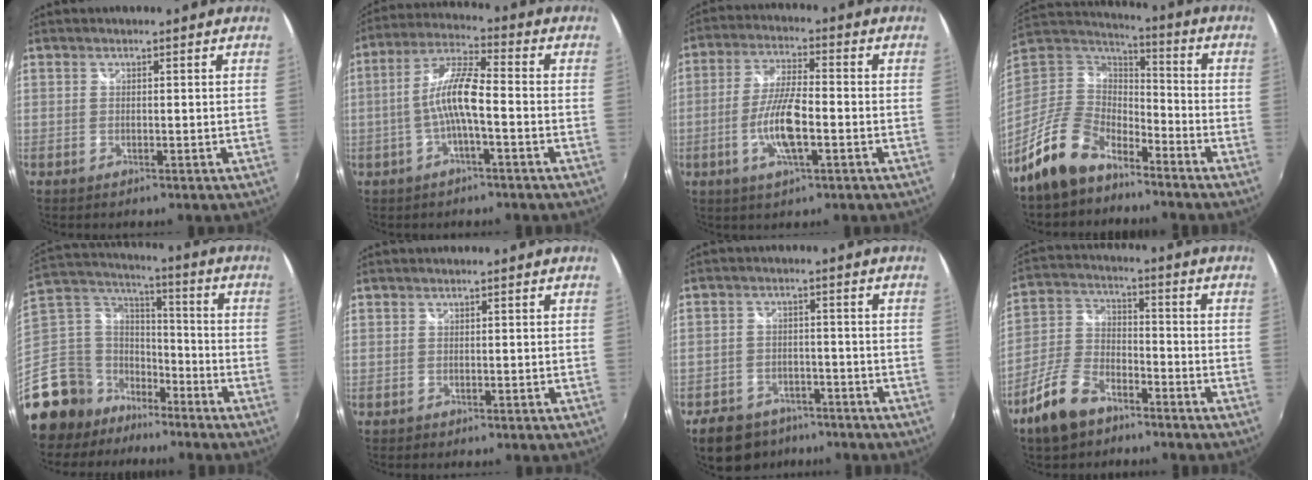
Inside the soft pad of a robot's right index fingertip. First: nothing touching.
{"total": 8.7, "force": [-2.2, 1.3, 8.3], "torque": [-0.181, 0.013, -0.040]}
{"total": 9.4, "force": [-2.9, 2.2, 8.6], "torque": [-0.174, -0.002, -0.057]}
{"total": 14.2, "force": [-9.7, 7.5, 7.3], "torque": [-0.171, 0.006, -0.172]}
{"total": 16.7, "force": [-11.0, 11.4, 5.3], "torque": [-0.151, 0.040, -0.195]}
{"total": 0.6, "force": [0.0, 0.6, -0.1], "torque": [0.000, 0.001, 0.000]}
{"total": 11.6, "force": [-8.3, 7.0, 4.1], "torque": [-0.115, 0.010, -0.120]}
{"total": 11.1, "force": [-7.5, 5.5, 6.0], "torque": [-0.141, 0.005, -0.143]}